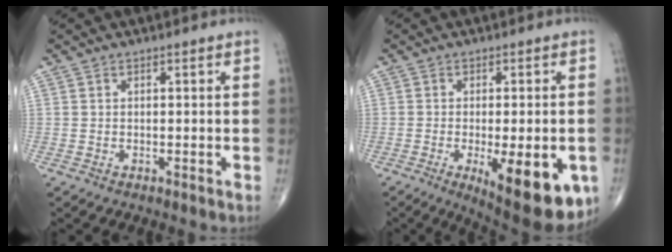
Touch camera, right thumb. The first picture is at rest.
{"total": 16.7, "force": [-5.8, 6.0, 14.4], "torque": [-0.153, -0.010, -0.065]}